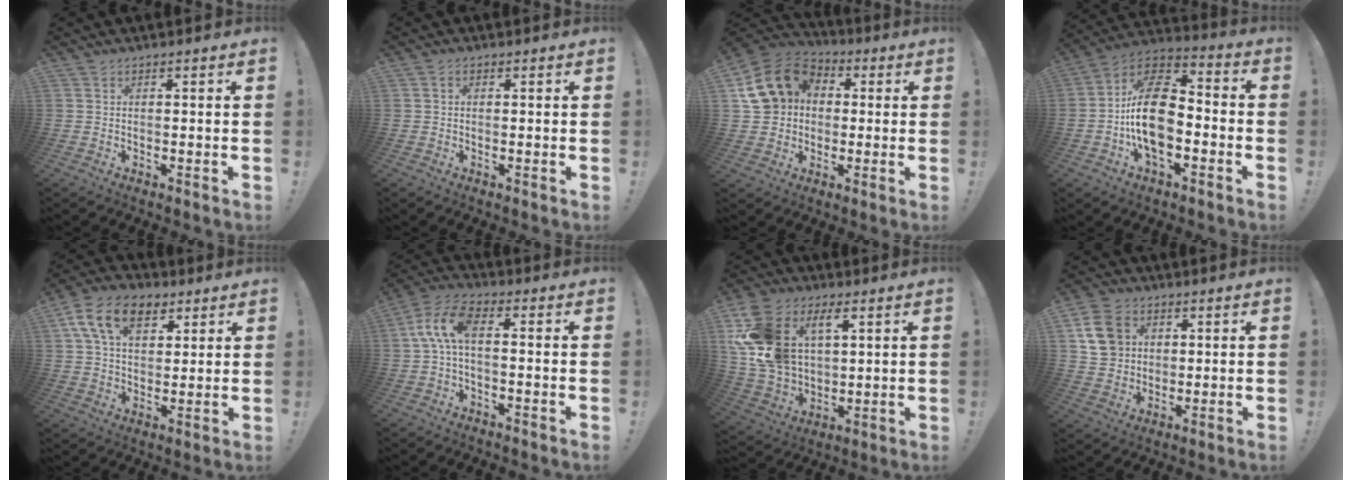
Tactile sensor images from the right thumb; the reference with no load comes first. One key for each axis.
{"total": 0.9, "fx": 0.0, "fy": 0.8, "fz": 0.4, "tx": -0.011, "ty": 0.005, "tz": 0.000}
{"total": 15.7, "fx": 3.7, "fy": 13.3, "fz": 7.4, "tx": -0.112, "ty": 0.002, "tz": 0.082}
{"total": 18.9, "fx": -3.1, "fy": 11.2, "fz": 14.9, "tx": -0.271, "ty": 0.020, "tz": -0.050}
{"total": 14.9, "fx": 6.8, "fy": 9.5, "fz": 9.1, "tx": -0.153, "ty": -0.011, "tz": 0.129}
{"total": 9.6, "fx": 0.6, "fy": 4.5, "fz": 8.4, "tx": -0.171, "ty": 0.010, "tz": 0.015}
{"total": 18.4, "fx": 6.9, "fy": 12.5, "fz": 11.6, "tx": -0.239, "ty": -0.028, "tz": 0.130}
{"total": 11.8, "fx": 3.9, "fy": 9.8, "fz": 5.3, "tx": -0.080, "ty": -0.005, "tz": 0.081}